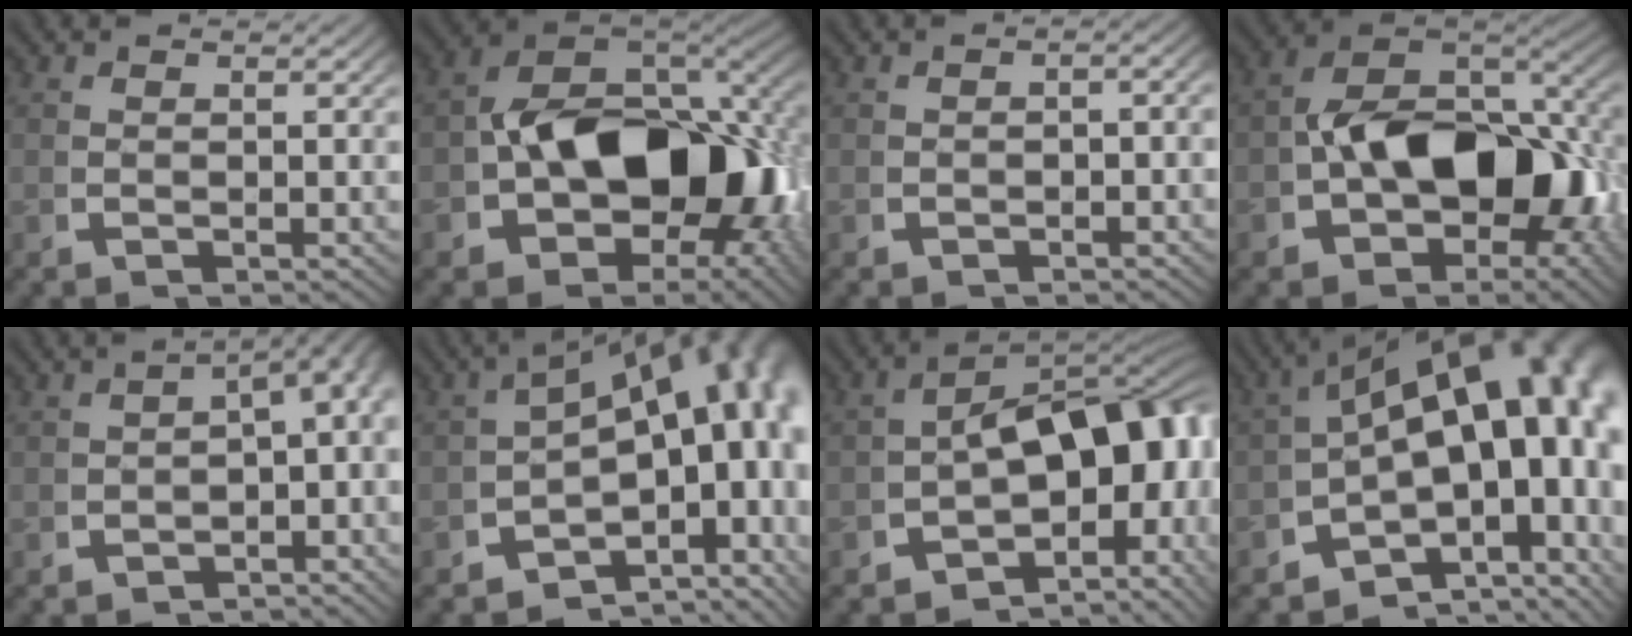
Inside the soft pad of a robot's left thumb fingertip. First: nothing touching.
{"total": 19.3, "force": [-3.0, 12.7, 14.2], "torque": [-0.243, -0.059, -0.025]}
{"total": 1.5, "force": [-1.0, 0.6, 1.0], "torque": [-0.012, 0.000, -0.016]}
{"total": 14.4, "force": [-2.2, 9.4, 10.7], "torque": [-0.182, -0.040, -0.019]}
{"total": 5.4, "force": [-0.9, 2.8, 4.5], "torque": [-0.045, 0.000, -0.016]}
{"total": 17.7, "force": [0.4, 10.9, 13.9], "torque": [-0.171, -0.009, -0.013]}
{"total": 15.9, "force": [-1.1, 9.6, 12.7], "torque": [-0.188, -0.044, -0.009]}
{"total": 20.7, "force": [0.1, 12.8, 16.4], "torque": [-0.226, -0.023, -0.008]}